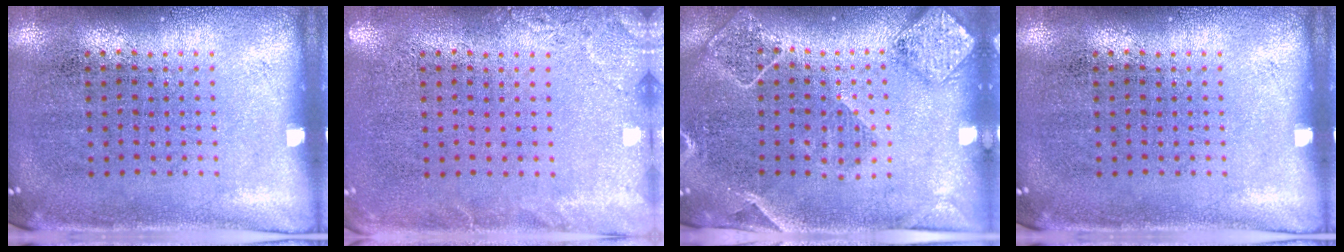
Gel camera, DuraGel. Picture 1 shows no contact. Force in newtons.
{"total": 1.9, "press": 1.8, "slide": 0.3}
{"total": 2.0, "press": 1.9, "slide": 0.7}
{"total": 0.0}